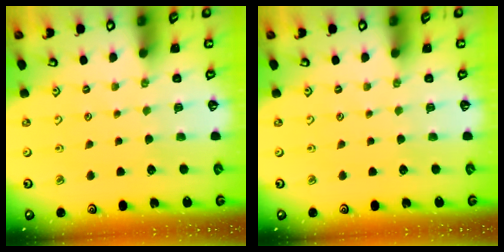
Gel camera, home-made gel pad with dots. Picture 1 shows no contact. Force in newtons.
{"total": 0.0}